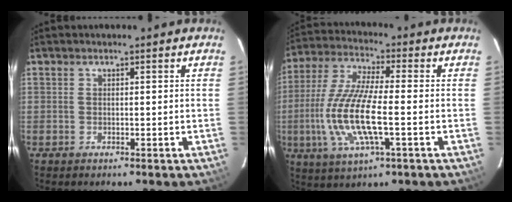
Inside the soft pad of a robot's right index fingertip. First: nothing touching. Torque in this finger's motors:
{"motor_torque": [1.73, -0.41, 1.06, 0.21]}